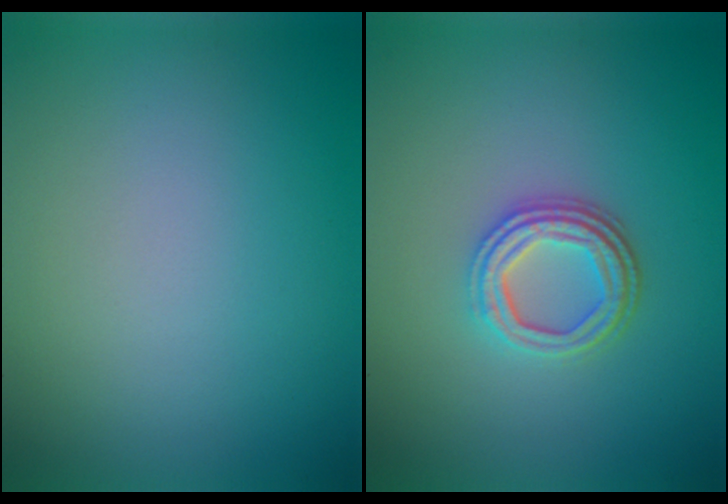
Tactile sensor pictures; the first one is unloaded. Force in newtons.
{"total": 3.6, "press": 3.0, "slide": 2.0}